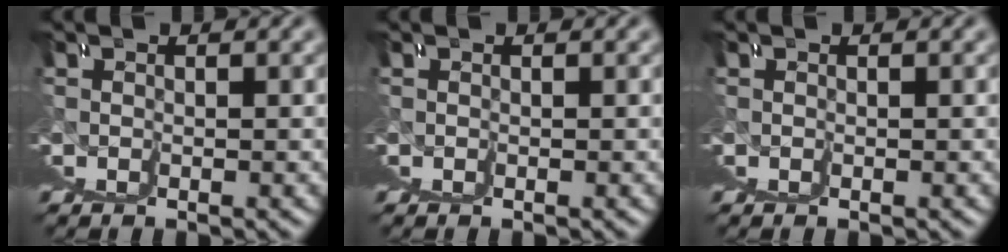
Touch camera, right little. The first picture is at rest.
{"total": 0.0}
{"total": 0.0}